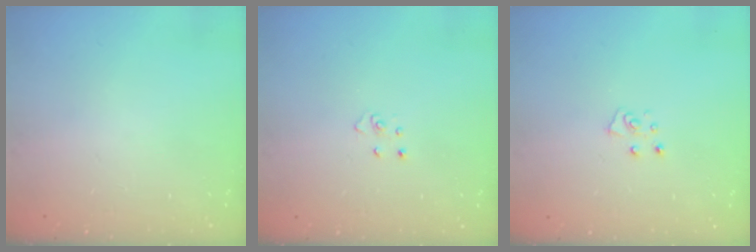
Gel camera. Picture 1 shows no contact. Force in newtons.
{"total": 3.2, "press": 3.2, "slide": 0.3}
{"total": 5.3, "press": 5.3, "slide": 0.5}